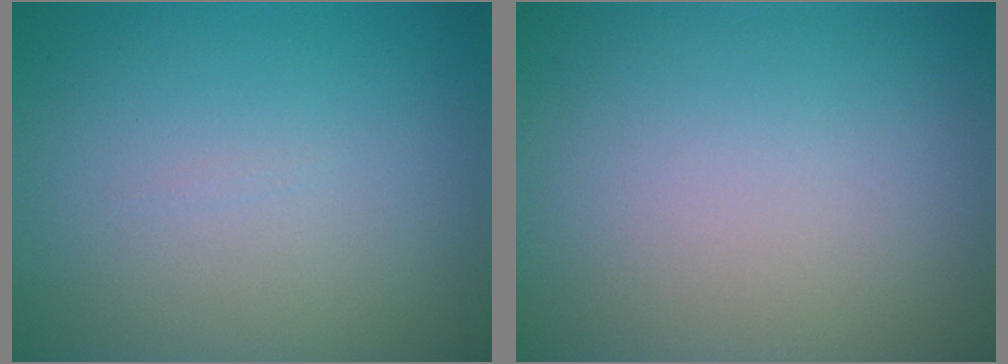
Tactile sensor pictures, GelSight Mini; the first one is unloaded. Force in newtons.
{"total": 0.0}